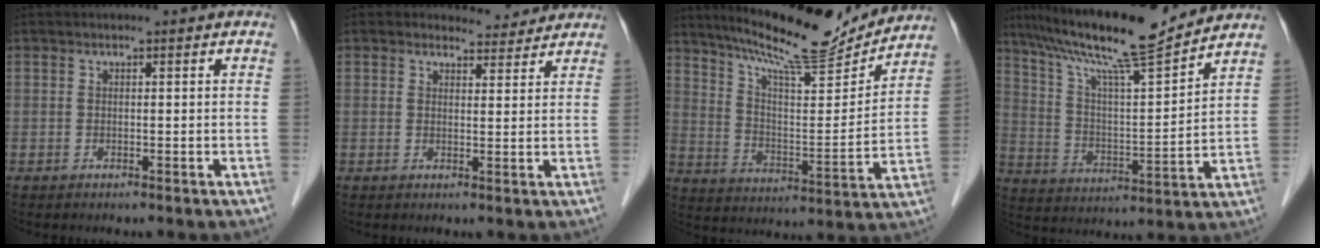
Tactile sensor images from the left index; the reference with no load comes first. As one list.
[{"total": 3.4, "force": [3.2, 1.1, -0.4], "torque": [0.000, 0.002, 0.039]}, {"total": 17.9, "force": [16.3, 1.9, 7.1], "torque": [-0.124, -0.016, 0.252]}, {"total": 17.4, "force": [14.9, 0.3, 9.0], "torque": [-0.159, 0.007, 0.248]}]